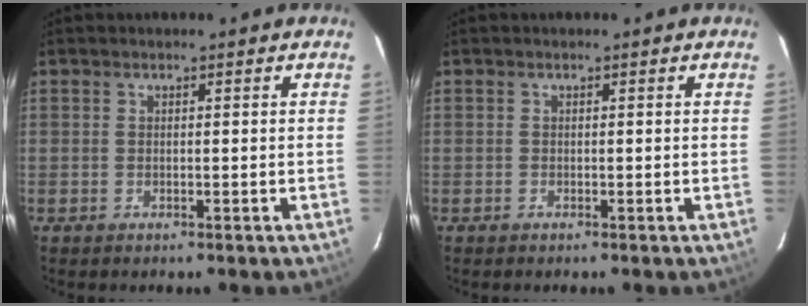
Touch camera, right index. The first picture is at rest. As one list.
[{"total": 0.0}]